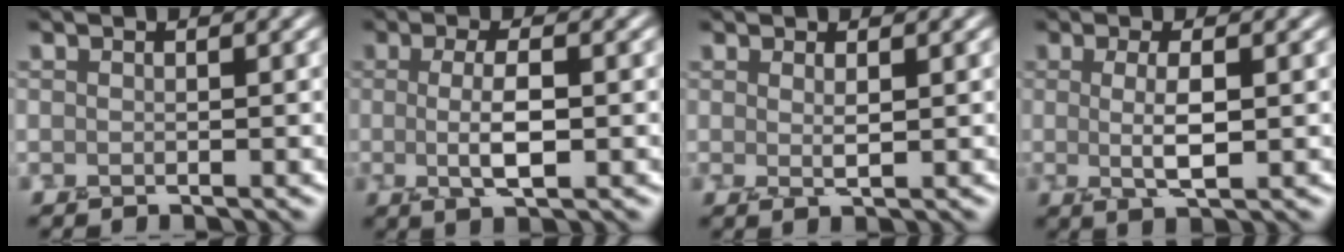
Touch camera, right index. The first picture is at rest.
{"total": 3.7, "force": [0.1, 1.0, 3.5], "torque": [-0.070, 0.000, 0.003]}
{"total": 1.3, "force": [0.5, 0.1, 1.2], "torque": [-0.022, 0.001, 0.011]}
{"total": 3.1, "force": [0.3, 0.7, 3.0], "torque": [-0.060, 0.000, 0.010]}